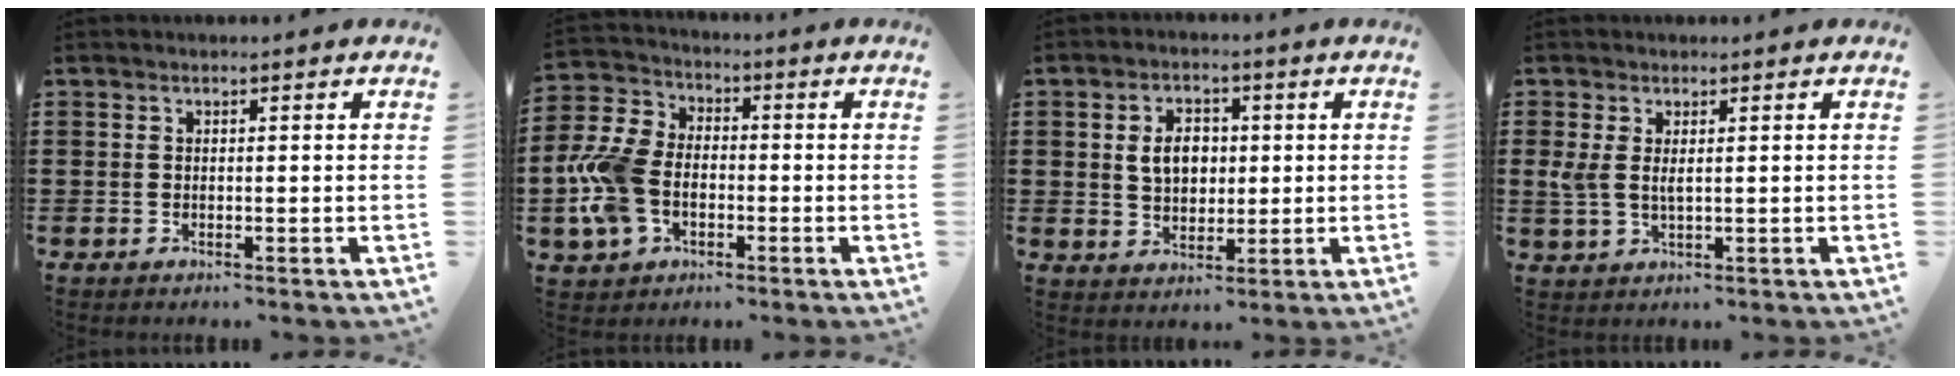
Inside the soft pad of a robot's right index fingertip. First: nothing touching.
{"total": 9.4, "force": [-2.1, 6.7, 6.3], "torque": [-0.174, 0.004, -0.045]}
{"total": 4.8, "force": [0.6, 3.4, 3.4], "torque": [-0.068, 0.012, 0.005]}
{"total": 2.4, "force": [0.8, 1.0, 2.0], "torque": [-0.056, -0.002, 0.012]}